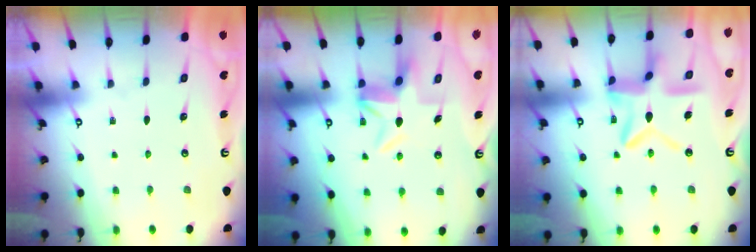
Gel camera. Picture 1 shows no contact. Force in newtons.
{"total": 5.3, "press": 5.1, "slide": 1.5}
{"total": 14.4, "press": 14.4, "slide": 1.3}